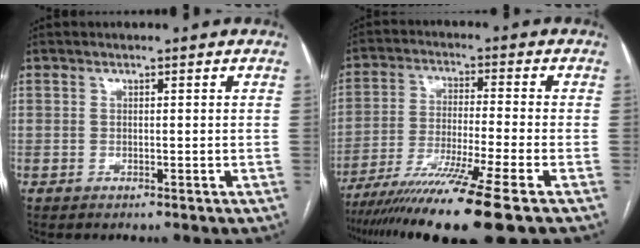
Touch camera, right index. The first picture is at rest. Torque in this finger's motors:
{"motor_torque": [1.49, -0.65, 1.05, 0.21]}